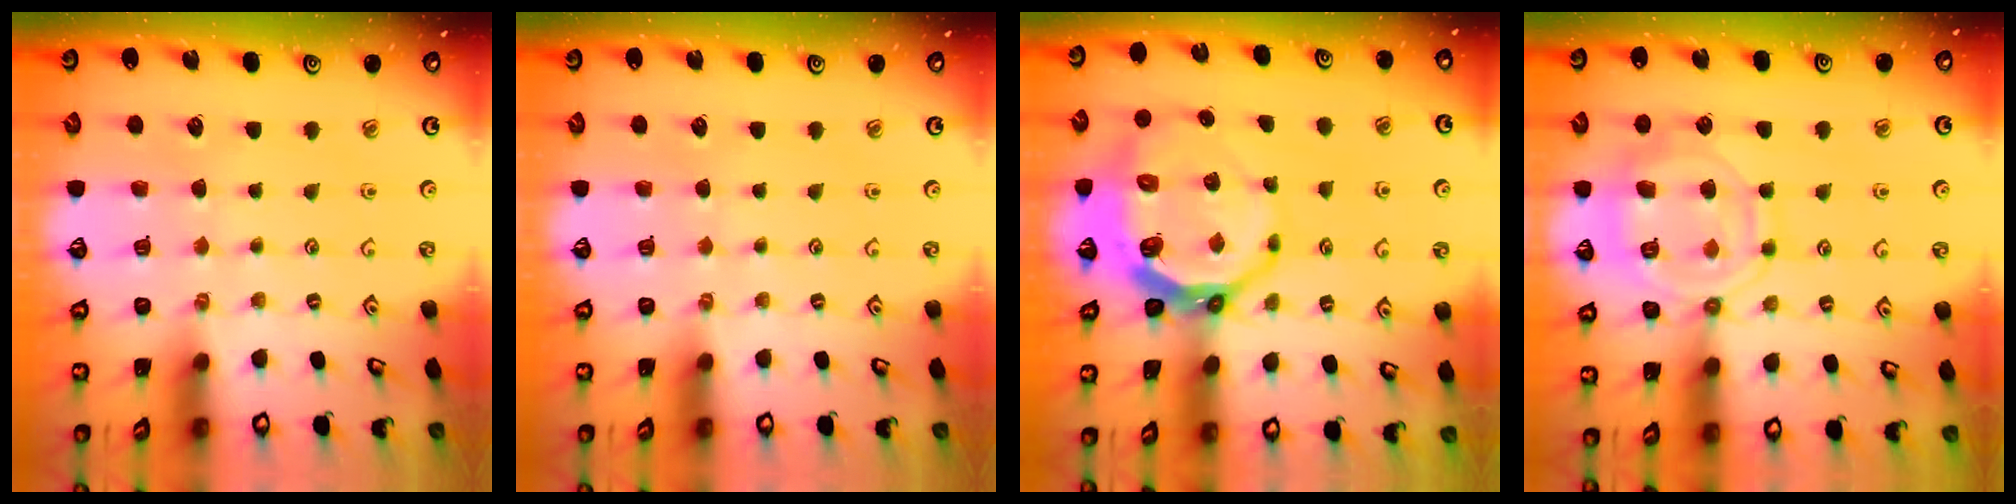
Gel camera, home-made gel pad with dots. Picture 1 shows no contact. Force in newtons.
{"total": 0.0}
{"total": 11.0, "press": 10.1, "slide": 4.3}
{"total": 13.3, "press": 13.2, "slide": 1.2}